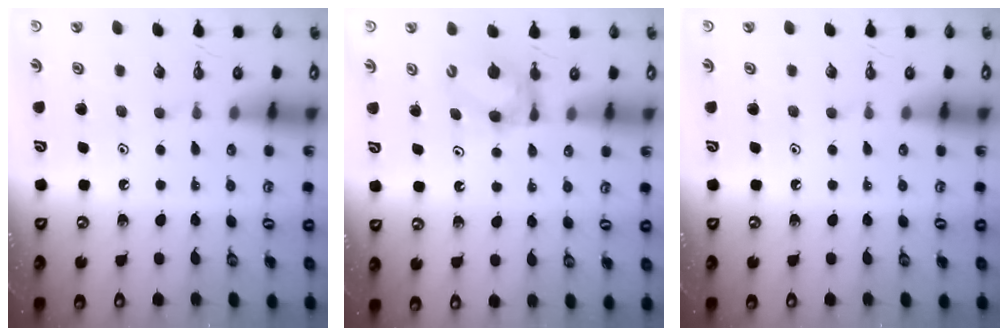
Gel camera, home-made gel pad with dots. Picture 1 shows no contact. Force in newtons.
{"total": 7.1, "press": 7.1, "slide": 0.1}
{"total": 0.0}